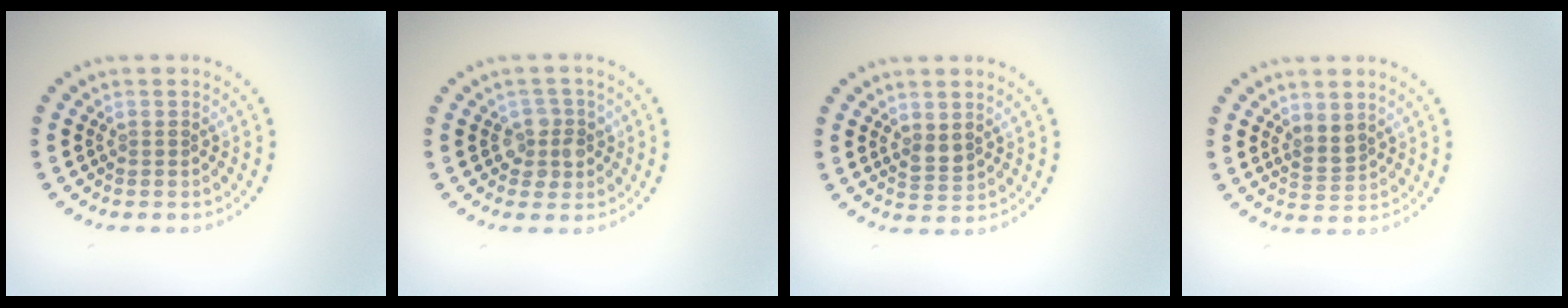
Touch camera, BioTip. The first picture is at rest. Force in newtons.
{"total": 2.3, "press": 2.0, "slide": 1.1}
{"total": 1.4, "press": 1.3, "slide": 0.5}
{"total": 1.7, "press": 1.5, "slide": 0.9}